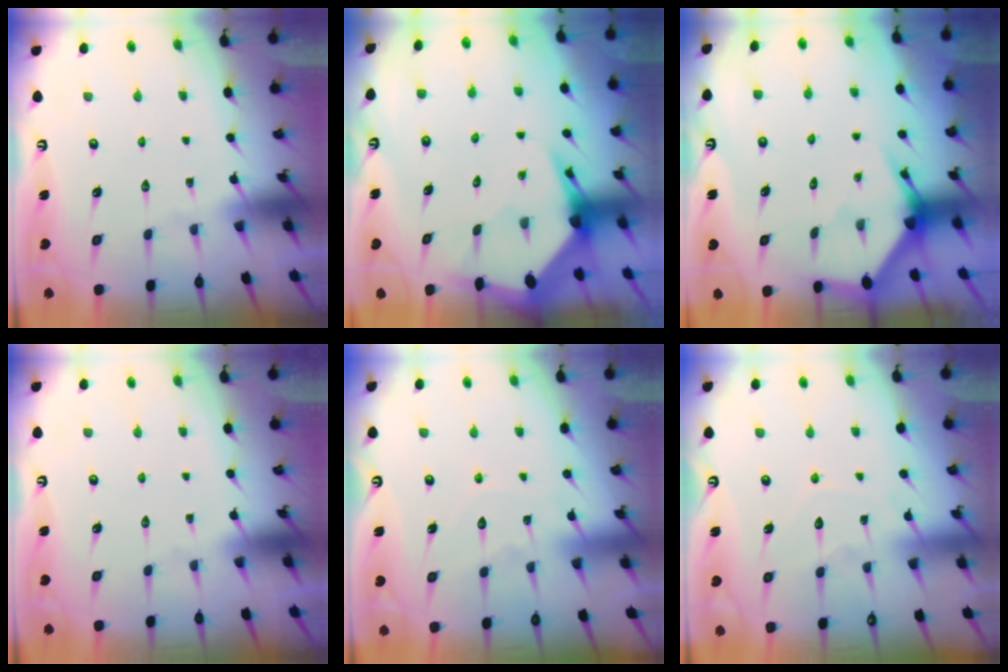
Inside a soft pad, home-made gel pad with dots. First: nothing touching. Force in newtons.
{"total": 6.3, "press": 6.2, "slide": 0.6}
{"total": 3.5, "press": 3.5, "slide": 0.3}
{"total": 0.0}
{"total": 7.8, "press": 7.7, "slide": 0.7}
{"total": 6.4, "press": 6.4, "slide": 0.6}